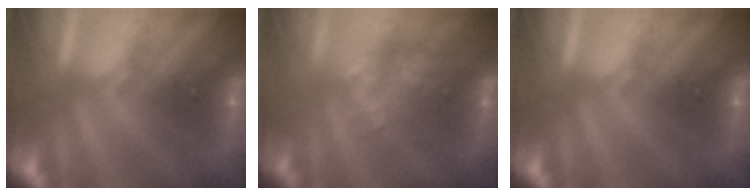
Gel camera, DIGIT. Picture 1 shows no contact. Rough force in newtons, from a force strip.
{"total": 4.6}
{"total": 0.0}